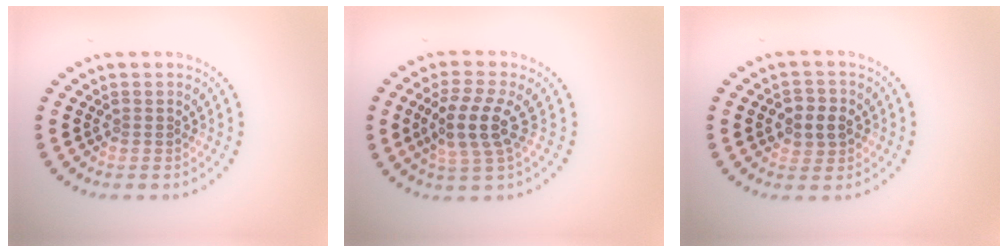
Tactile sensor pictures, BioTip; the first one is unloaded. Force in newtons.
{"total": 3.9, "press": 3.5, "slide": 1.8}
{"total": 2.6, "press": 2.6, "slide": 0.3}